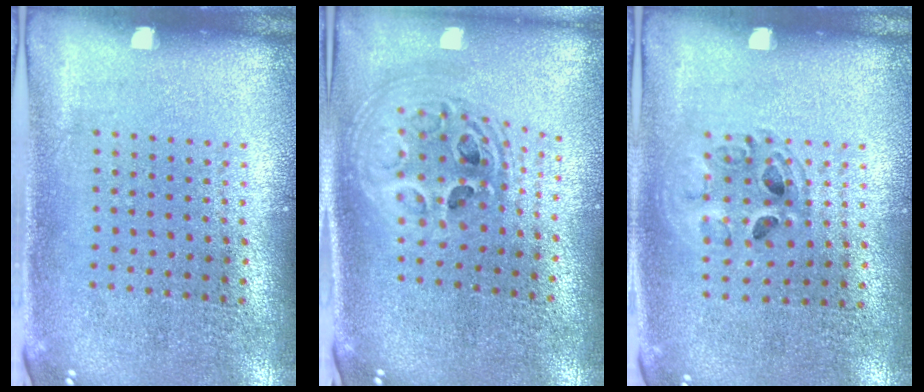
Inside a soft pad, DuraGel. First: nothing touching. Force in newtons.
{"total": 2.3, "press": 1.8, "slide": 1.4}
{"total": 1.0, "press": 1.0, "slide": 0.2}